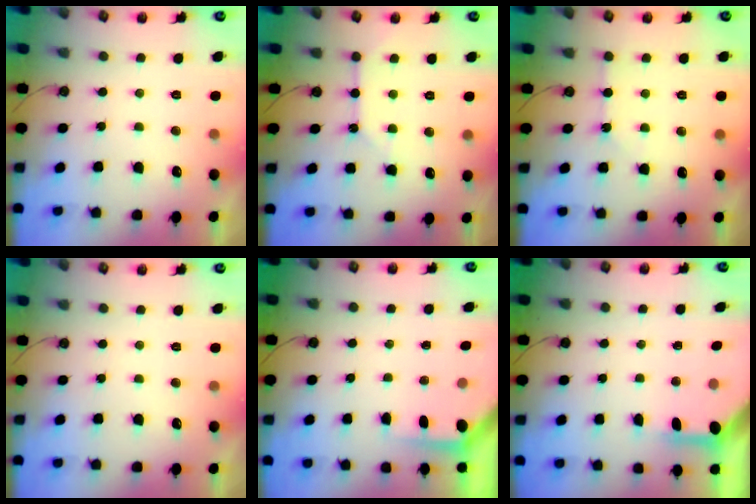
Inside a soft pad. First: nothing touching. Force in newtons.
{"total": 5.3, "press": 5.3, "slide": 0.6}
{"total": 1.8, "press": 1.8, "slide": 0.4}
{"total": 0.0}
{"total": 3.4, "press": 3.4, "slide": 0.3}
{"total": 3.8, "press": 3.8, "slide": 0.5}